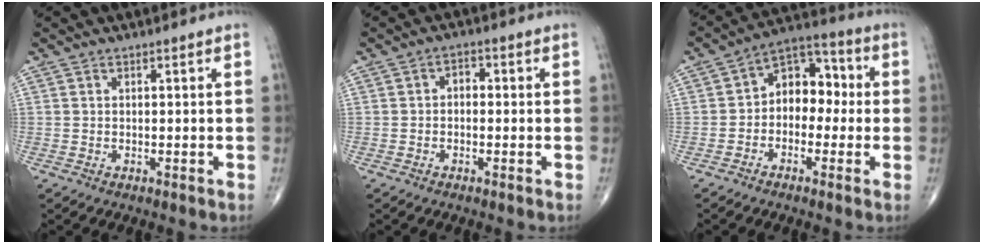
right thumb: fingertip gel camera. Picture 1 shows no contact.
{"total": 2.2, "force": [-0.3, 1.6, 1.5], "torque": [-0.008, 0.009, -0.015]}
{"total": 9.8, "force": [-0.5, 7.0, 6.9], "torque": [-0.061, 0.041, -0.028]}